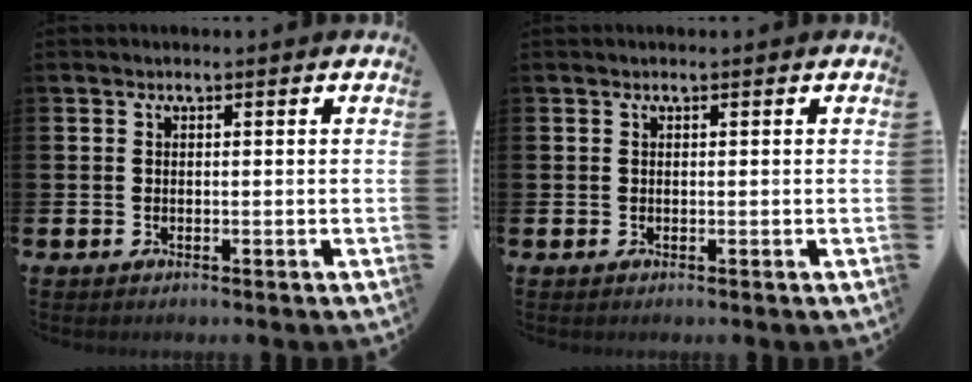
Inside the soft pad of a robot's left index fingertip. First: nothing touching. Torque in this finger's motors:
{"motor_torque": [0.09, -0.02, 0.13, 0.04]}